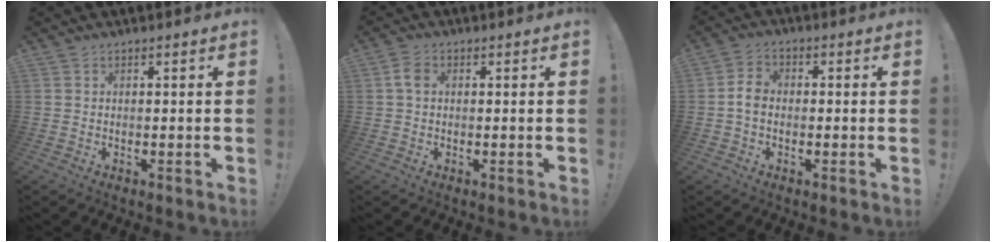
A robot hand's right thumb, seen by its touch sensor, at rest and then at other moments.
{"total": 3.5, "force": [0.5, 2.2, 2.7], "torque": [-0.050, 0.009, 0.010]}
{"total": 5.1, "force": [-0.7, 3.5, 3.6], "torque": [-0.062, 0.013, -0.012]}